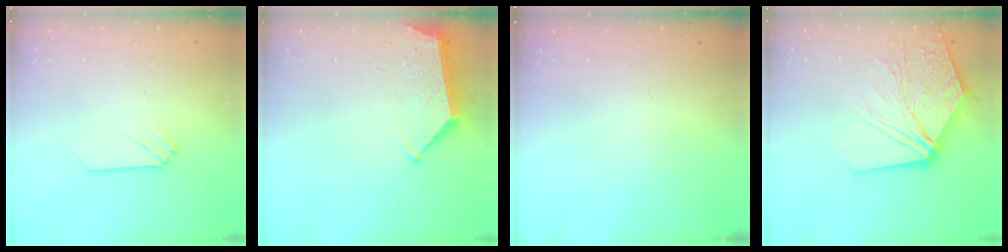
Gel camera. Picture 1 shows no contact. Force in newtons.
{"total": 4.1, "press": 4.1, "slide": 0.5}
{"total": 0.0}
{"total": 13.0, "press": 12.8, "slide": 1.8}